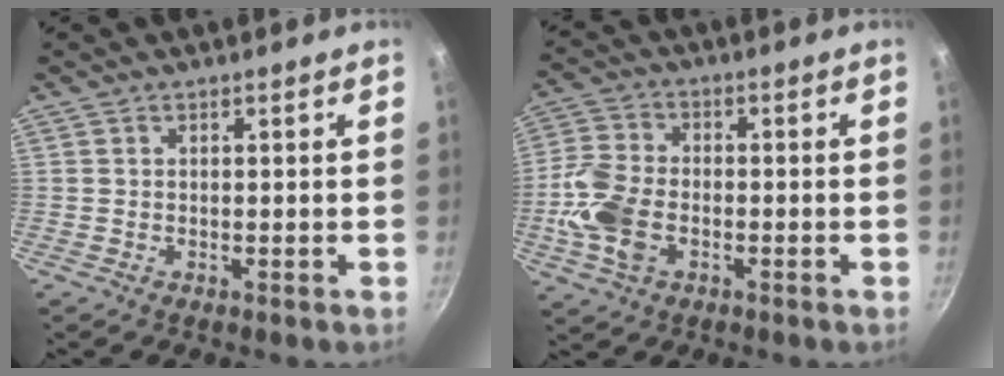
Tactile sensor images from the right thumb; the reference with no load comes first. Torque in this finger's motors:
{"motor_torque": [1.12, 1.79, 1.22, -0.22, 0.16]}